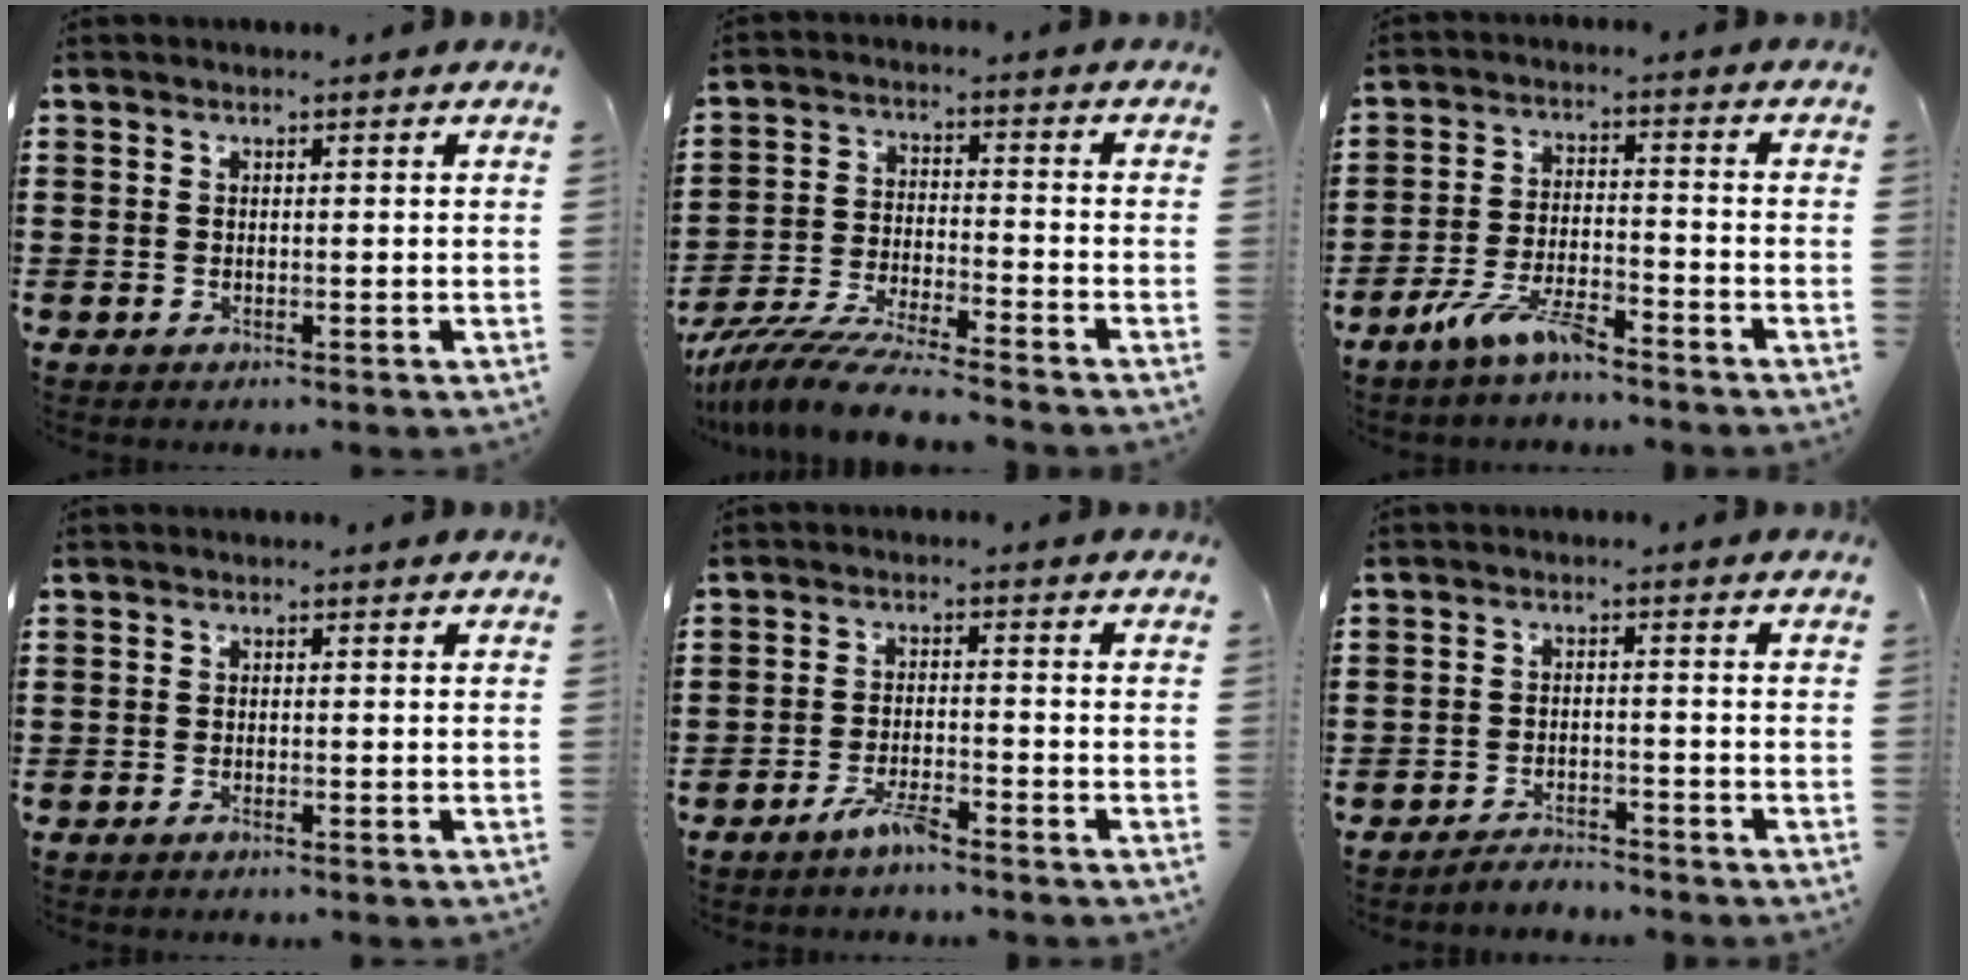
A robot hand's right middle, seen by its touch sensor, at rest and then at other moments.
{"total": 8.7, "force": [-8.1, 0.4, 2.9], "torque": [-0.067, 0.003, -0.161]}
{"total": 6.6, "force": [-5.2, 1.3, 3.9], "torque": [-0.090, -0.007, -0.100]}
{"total": 0.7, "force": [-0.5, 0.0, 0.4], "torque": [-0.012, -0.007, -0.007]}
{"total": 3.7, "force": [-2.9, 0.4, 2.3], "torque": [-0.055, -0.002, -0.056]}
{"total": 3.0, "force": [-3.0, 0.4, -0.3], "torque": [-0.004, 0.003, -0.067]}